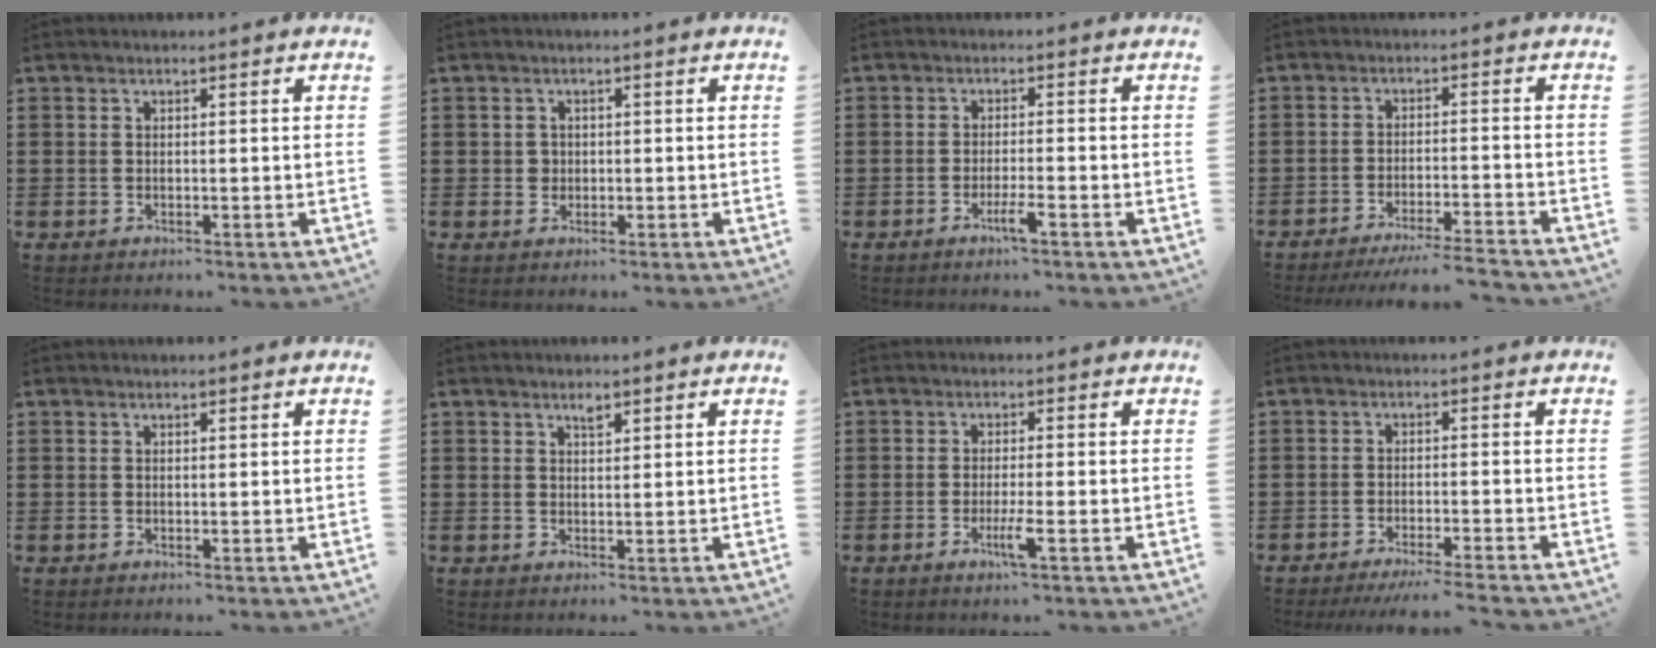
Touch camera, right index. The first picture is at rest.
{"total": 1.3, "force": [0.1, 1.2, 0.4], "torque": [-0.011, 0.006, 0.000]}
{"total": 2.7, "force": [-1.6, 0.0, 2.1], "torque": [-0.043, -0.004, -0.032]}
{"total": 4.4, "force": [-4.1, -0.5, 1.6], "torque": [-0.025, -0.013, -0.079]}
{"total": 0.0}
{"total": 1.4, "force": [1.0, 0.5, 0.8], "torque": [-0.010, -0.001, 0.016]}
{"total": 3.4, "force": [-1.5, 0.0, 3.1], "torque": [-0.058, -0.014, -0.027]}
{"total": 2.7, "force": [-2.4, -0.5, 1.2], "torque": [-0.018, -0.005, -0.046]}